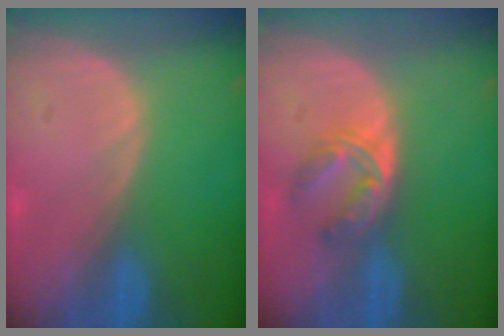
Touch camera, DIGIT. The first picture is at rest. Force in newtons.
{"total": 5.9, "press": 4.8, "slide": 3.4}